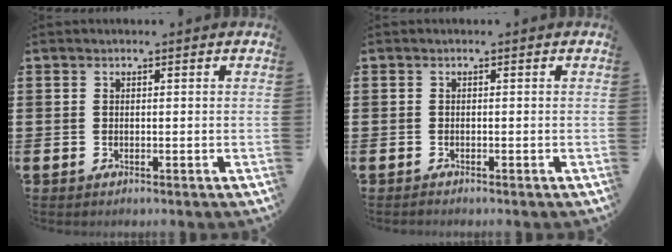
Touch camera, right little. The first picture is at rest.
{"total": 0.0}